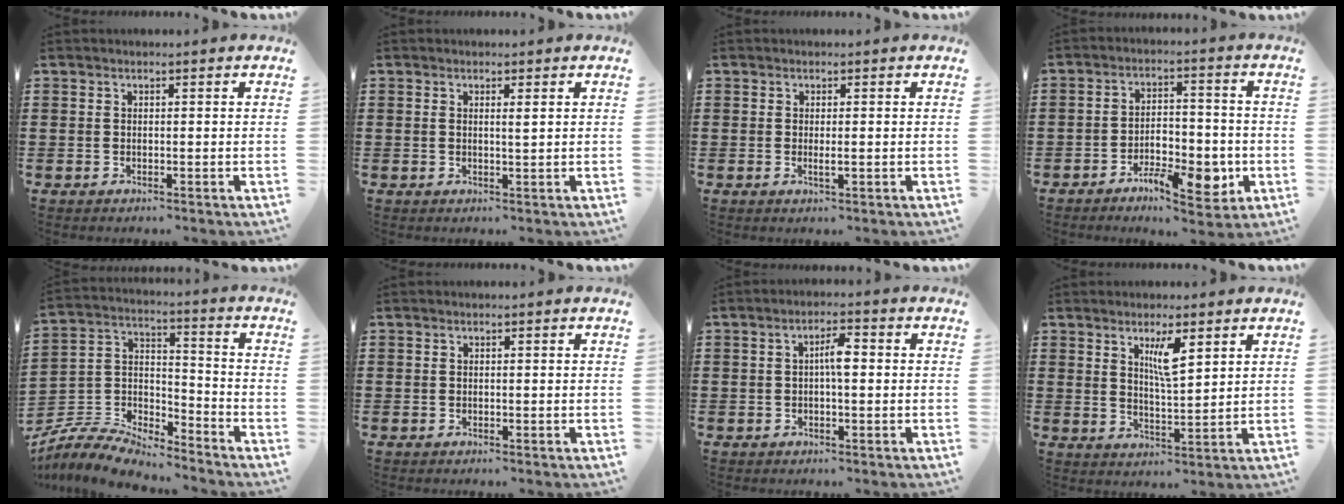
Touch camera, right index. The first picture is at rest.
{"total": 1.1, "force": [0.4, 0.1, 1.1], "torque": [-0.022, 0.000, 0.007]}
{"total": 0.8, "force": [-0.3, 0.1, 0.8], "torque": [-0.013, -0.004, -0.004]}
{"total": 7.9, "force": [-3.7, 3.6, 6.1], "torque": [-0.091, 0.008, -0.061]}
{"total": 7.7, "force": [-7.2, 1.6, 1.9], "torque": [-0.055, 0.001, -0.149]}
{"total": 0.0}
{"total": 3.7, "force": [0.0, 1.0, 3.6], "torque": [-0.067, 0.004, -0.003]}
{"total": 5.2, "force": [2.7, 1.3, 4.3], "torque": [-0.077, -0.002, 0.041]}